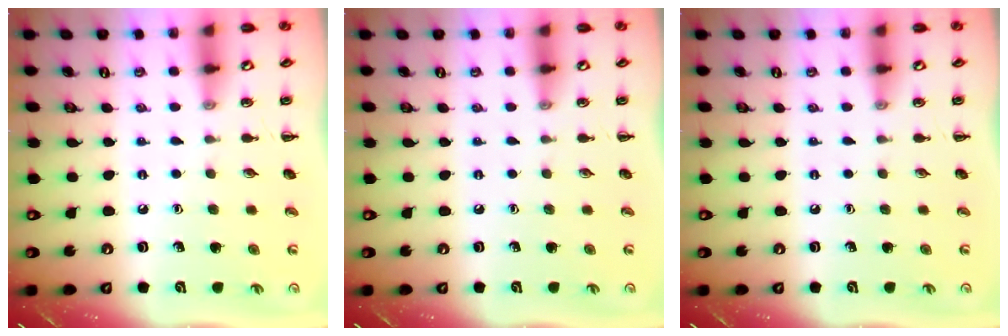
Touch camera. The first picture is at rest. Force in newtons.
{"total": 0.0}
{"total": 0.0}